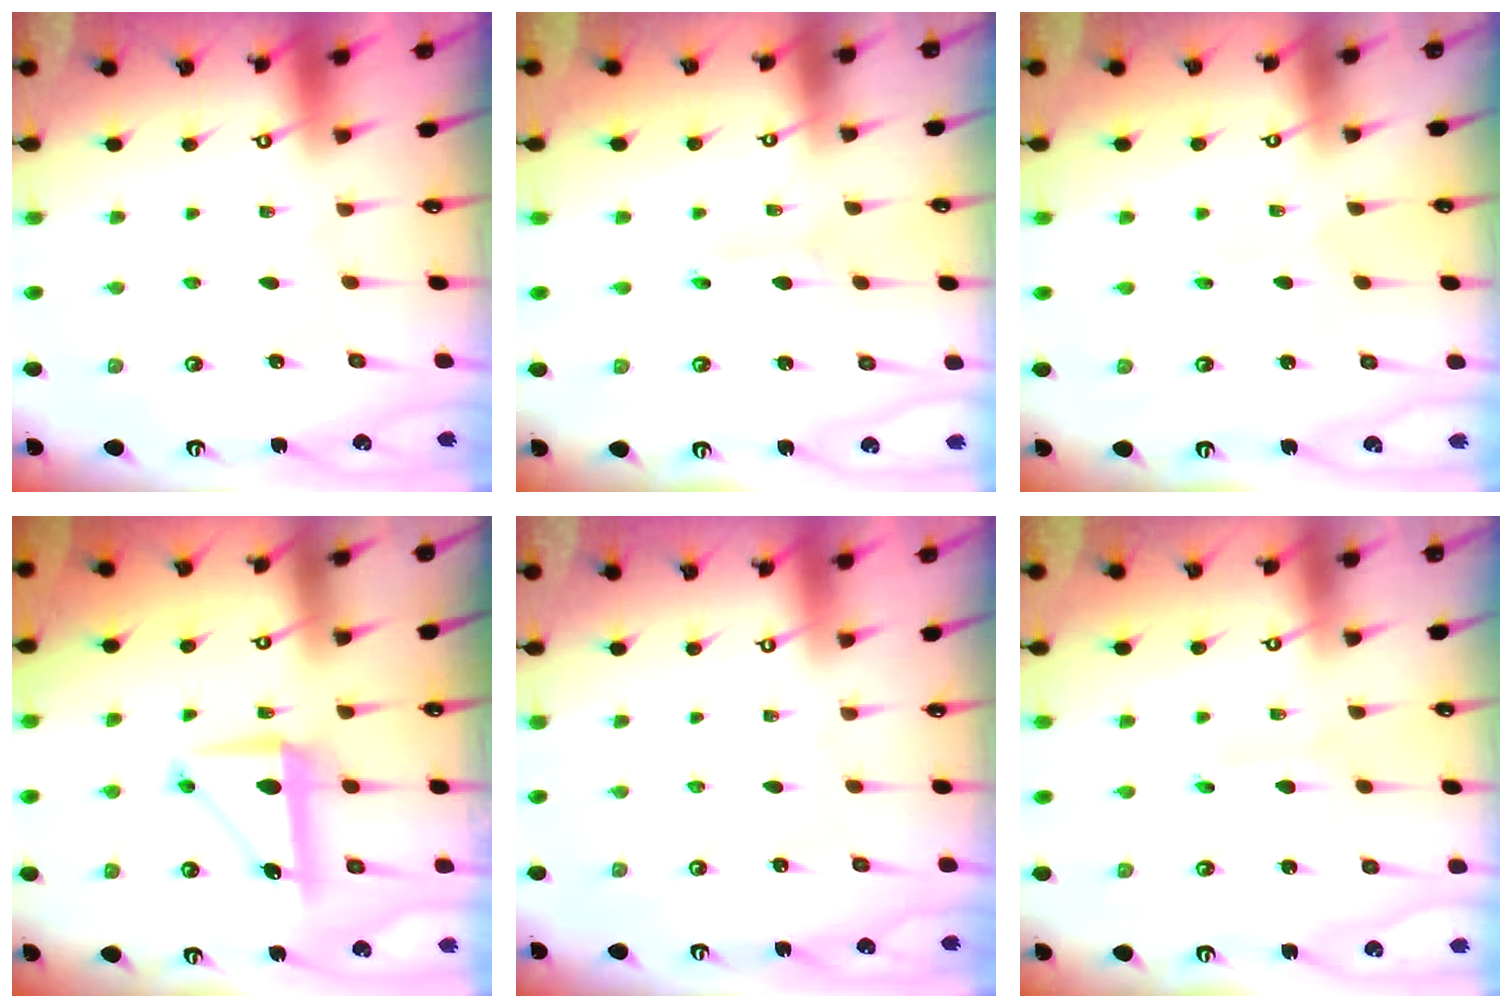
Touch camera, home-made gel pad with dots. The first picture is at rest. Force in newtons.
{"total": 2.2, "press": 2.2, "slide": 0.1}
{"total": 0.7, "press": 0.7, "slide": 0.0}
{"total": 7.7, "press": 7.5, "slide": 1.5}
{"total": 0.0}
{"total": 3.1, "press": 3.1, "slide": 0.1}